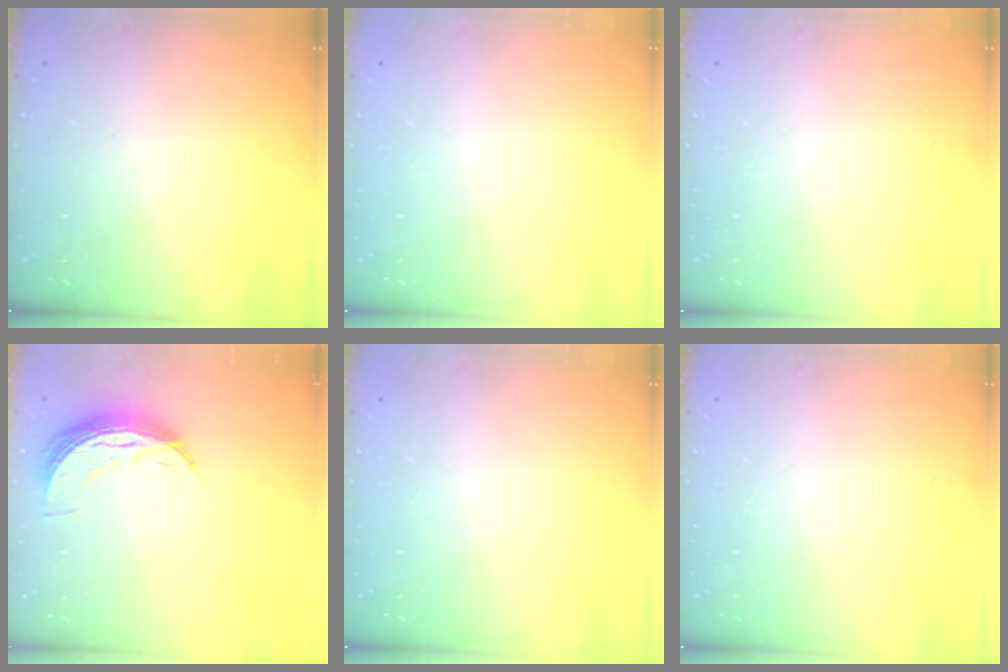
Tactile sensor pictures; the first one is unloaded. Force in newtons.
{"total": 0.0}
{"total": 0.0}
{"total": 8.3, "press": 8.3, "slide": 0.5}
{"total": 0.0}
{"total": 0.0}